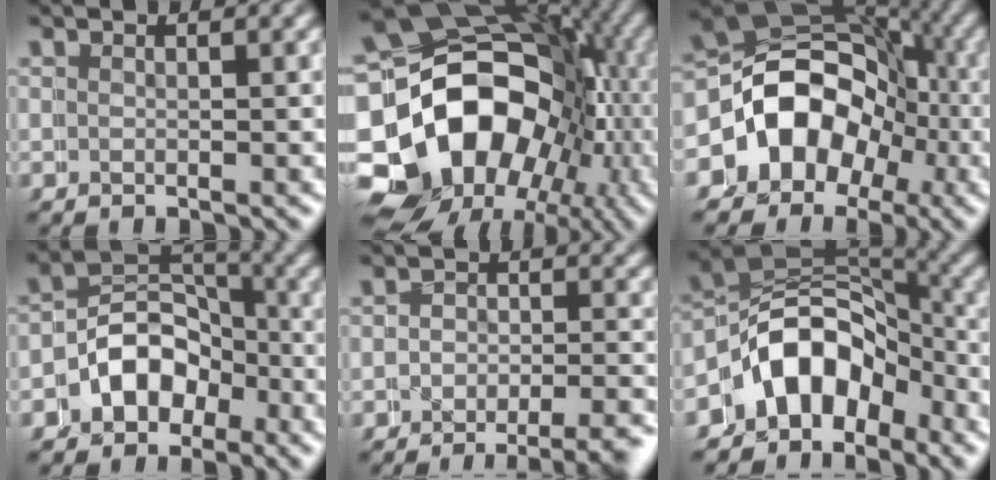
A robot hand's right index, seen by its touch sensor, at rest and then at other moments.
{"total": 26.7, "force": [-3.0, 21.3, 15.7], "torque": [-0.286, -0.070, -0.043]}
{"total": 15.3, "force": [0.1, 13.1, 8.0], "torque": [-0.160, -0.017, -0.008]}
{"total": 4.4, "force": [-2.2, 3.6, 1.1], "torque": [-0.013, 0.001, -0.051]}
{"total": 5.9, "force": [-5.5, 1.6, 1.2], "torque": [0.004, -0.002, -0.095]}
{"total": 9.0, "force": [-2.4, 7.2, 4.8], "torque": [-0.103, -0.023, -0.044]}